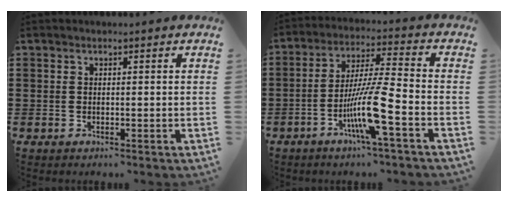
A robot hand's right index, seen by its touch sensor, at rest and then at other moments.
{"total": 10.8, "force": [-4.4, 0.7, 9.8], "torque": [-0.202, -0.012, -0.089]}